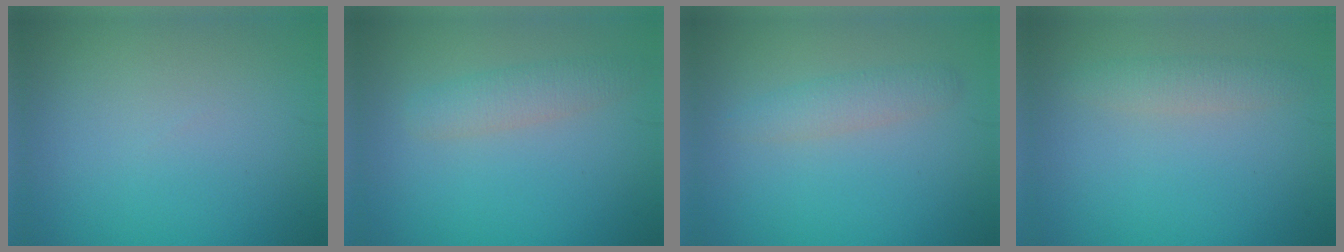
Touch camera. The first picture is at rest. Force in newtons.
{"total": 2.4, "press": 2.4, "slide": 0.2}
{"total": 2.0, "press": 2.0, "slide": 0.1}
{"total": 1.9, "press": 1.9, "slide": 0.0}